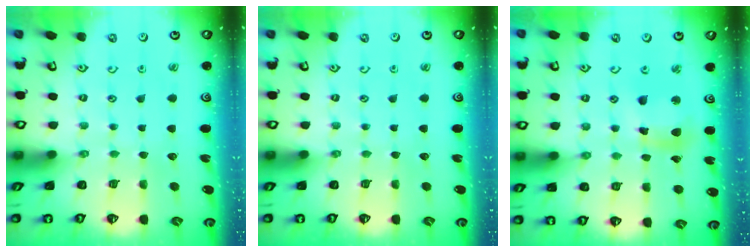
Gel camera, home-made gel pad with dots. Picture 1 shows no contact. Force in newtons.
{"total": 0.0}
{"total": 11.1, "press": 11.0, "slide": 1.5}